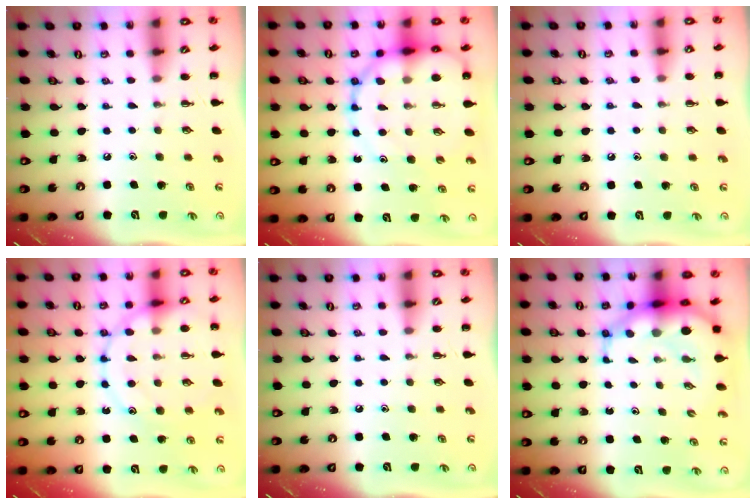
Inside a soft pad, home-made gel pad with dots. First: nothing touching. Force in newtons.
{"total": 17.5, "press": 17.1, "slide": 3.5}
{"total": 6.2, "press": 5.8, "slide": 2.3}
{"total": 16.1, "press": 16.1, "slide": 1.4}
{"total": 0.0}
{"total": 10.6, "press": 10.1, "slide": 3.1}